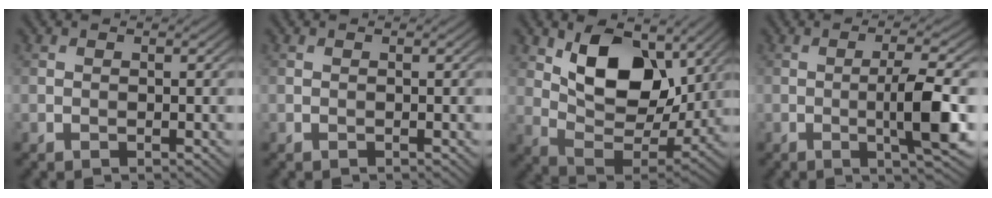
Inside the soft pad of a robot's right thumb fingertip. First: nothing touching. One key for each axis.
{"total": 0.0}
{"total": 12.0, "fx": 4.9, "fy": 7.1, "fz": 8.3, "tx": -0.150, "ty": -0.011, "tz": 0.084}
{"total": 6.9, "fx": -1.0, "fy": 0.8, "fz": 6.8, "tx": -0.119, "ty": 0.008, "tz": -0.019}